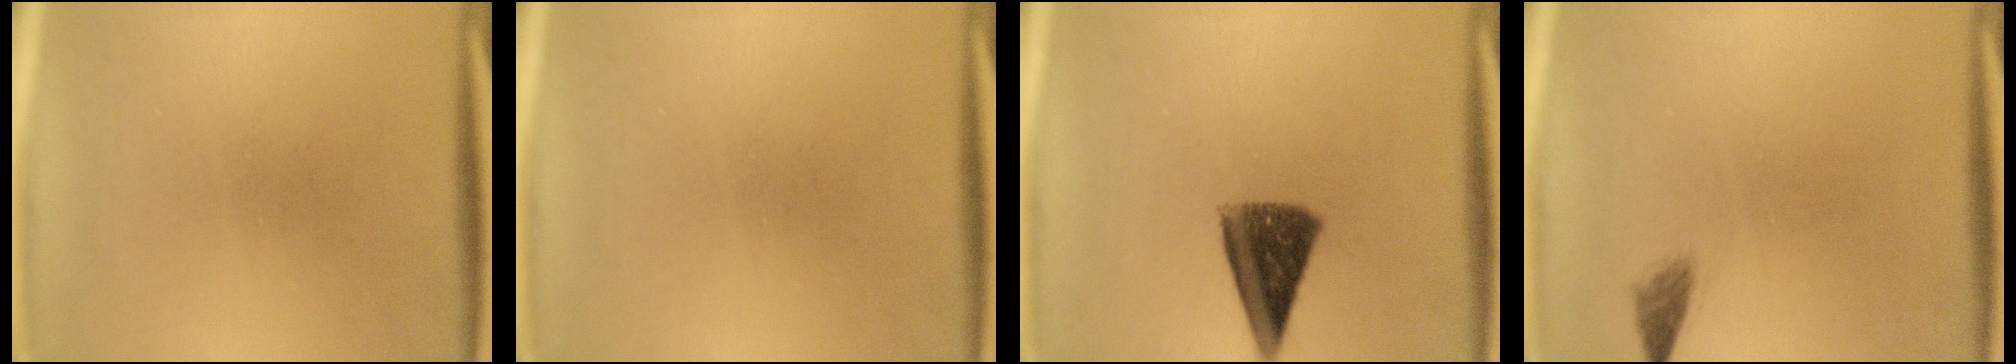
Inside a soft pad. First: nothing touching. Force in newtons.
{"total": 0.0}
{"total": 9.2}
{"total": 1.3}